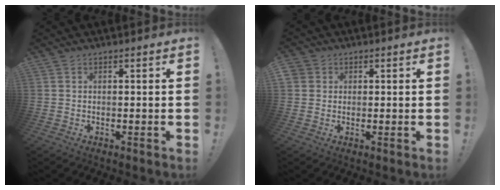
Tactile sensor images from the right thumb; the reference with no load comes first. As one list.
[{"total": 2.6, "force": [1.3, 2.2, 0.4], "torque": [-0.005, 0.000, 0.024]}]